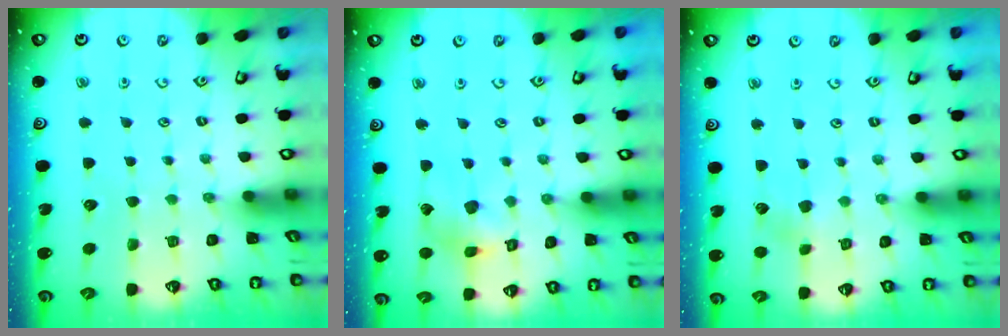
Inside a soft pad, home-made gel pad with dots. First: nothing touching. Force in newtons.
{"total": 8.6, "press": 8.5, "slide": 0.9}
{"total": 3.1, "press": 3.0, "slide": 0.5}